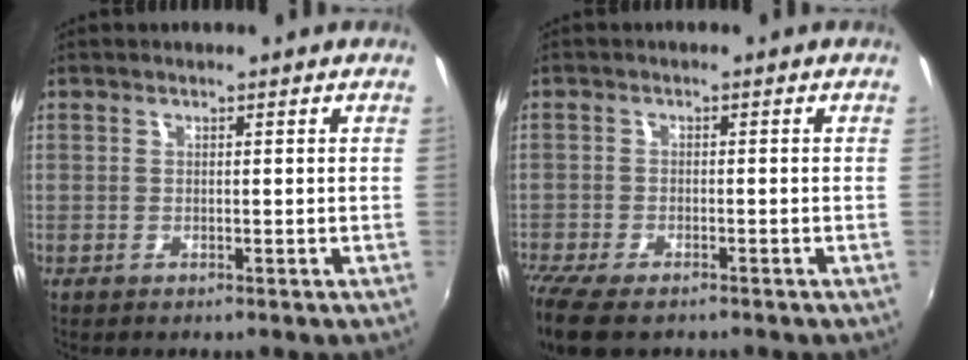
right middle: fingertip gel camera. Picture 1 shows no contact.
{"total": 9.3, "force": [-7.2, 3.0, 5.0], "torque": [-0.130, -0.046, -0.135]}